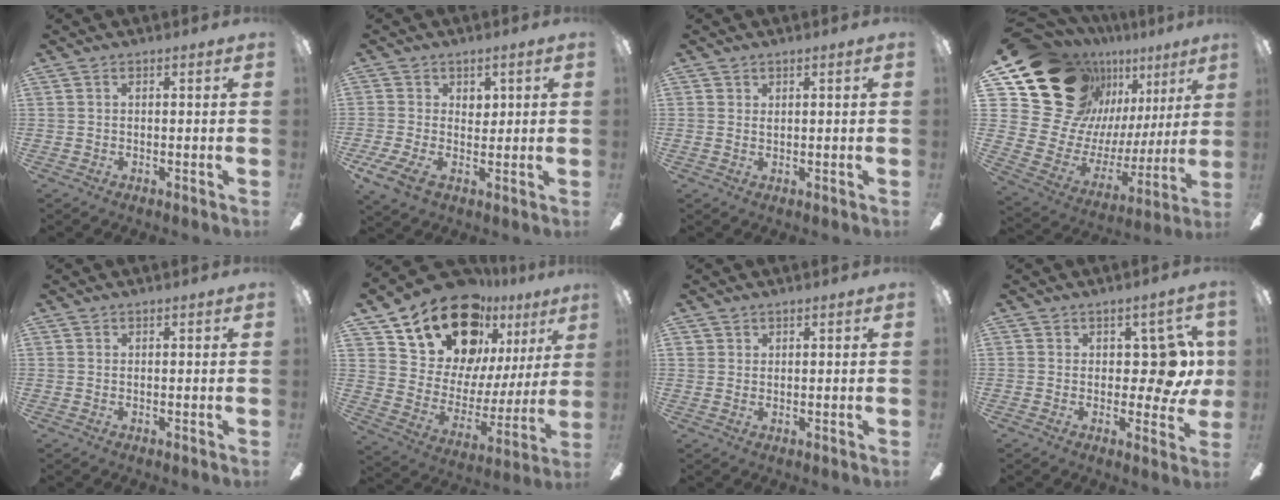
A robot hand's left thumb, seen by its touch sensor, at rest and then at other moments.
{"total": 6.5, "force": [0.4, 4.8, 4.3], "torque": [-0.070, -0.003, 0.005]}
{"total": 0.8, "force": [0.5, 0.1, 0.6], "torque": [-0.012, -0.001, 0.009]}
{"total": 23.2, "force": [14.6, 15.2, 9.9], "torque": [-0.178, -0.097, 0.299]}
{"total": 0.0}
{"total": 20.6, "force": [15.5, 10.8, 8.1], "torque": [-0.150, -0.103, 0.288]}
{"total": 1.2, "force": [1.0, 0.6, 0.3], "torque": [-0.006, 0.000, 0.019]}
{"total": 10.1, "force": [0.9, 5.3, 8.5], "torque": [-0.109, 0.002, 0.019]}